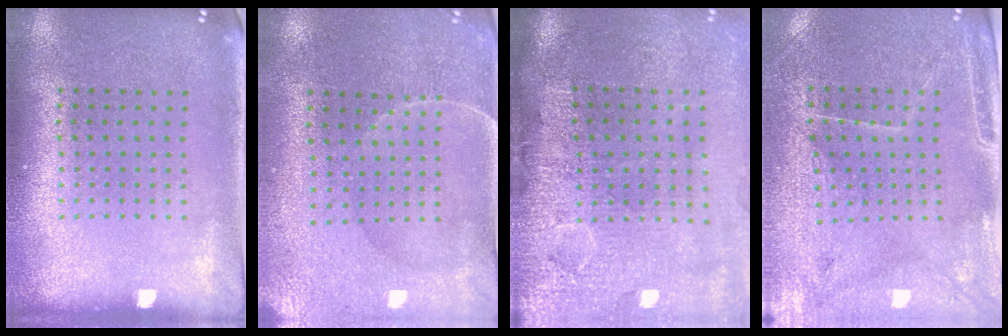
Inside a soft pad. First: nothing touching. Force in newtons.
{"total": 0.6, "press": 0.4, "slide": 0.5}
{"total": 4.6, "press": 3.7, "slide": 2.8}
{"total": 3.3, "press": 3.1, "slide": 1.0}